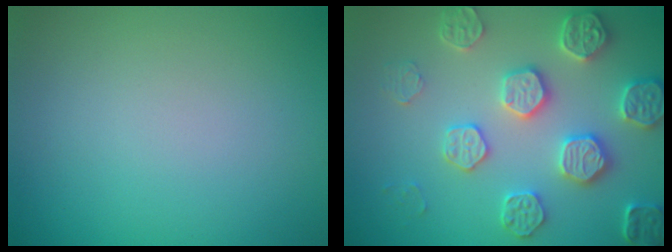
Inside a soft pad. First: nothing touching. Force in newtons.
{"total": 5.3, "press": 5.0, "slide": 1.8}